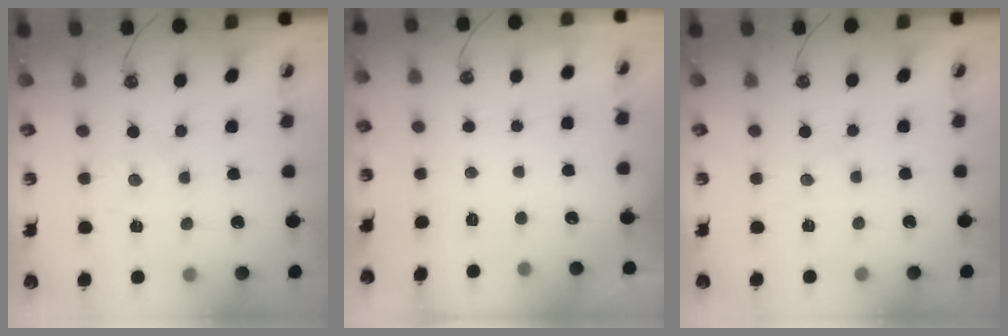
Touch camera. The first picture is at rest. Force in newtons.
{"total": 0.0}
{"total": 1.4, "press": 1.3, "slide": 0.4}